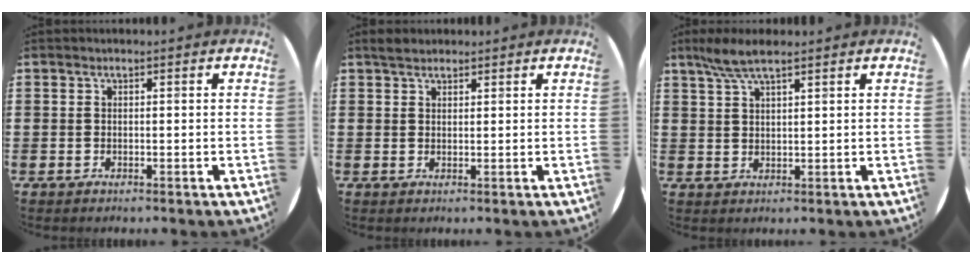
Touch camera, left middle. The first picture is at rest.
{"total": 1.8, "force": [1.6, 0.7, 0.4], "torque": [-0.003, 0.002, 0.028]}
{"total": 4.5, "force": [3.4, 0.7, 2.8], "torque": [-0.062, 0.002, 0.061]}